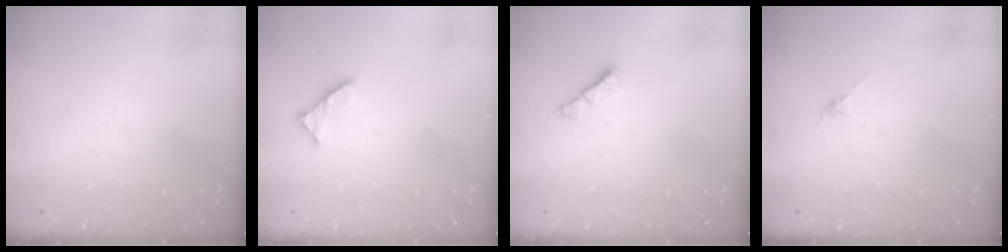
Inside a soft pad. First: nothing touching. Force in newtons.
{"total": 2.9, "press": 2.9, "slide": 0.4}
{"total": 2.4, "press": 2.4, "slide": 0.2}
{"total": 0.0}